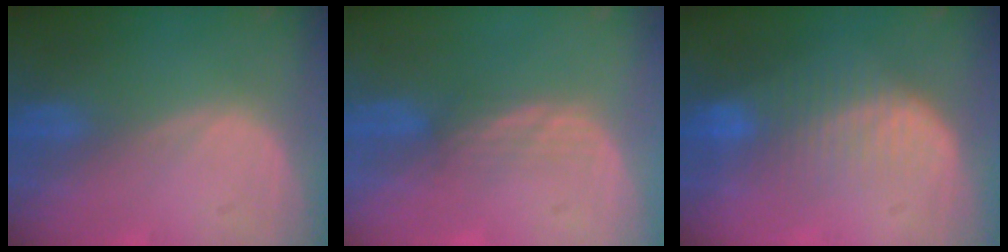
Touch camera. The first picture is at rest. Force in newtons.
{"total": 2.3, "press": 2.2, "slide": 0.6}
{"total": 7.5, "press": 6.7, "slide": 3.4}